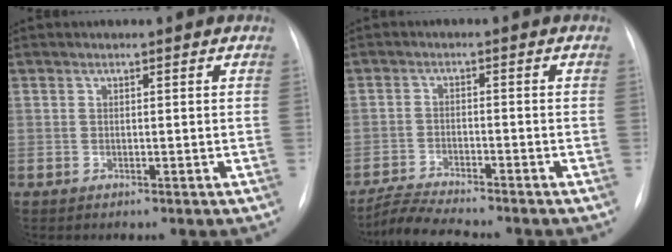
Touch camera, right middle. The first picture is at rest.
{"total": 6.2, "force": [-5.8, -0.5, 2.1], "torque": [-0.042, -0.020, -0.104]}